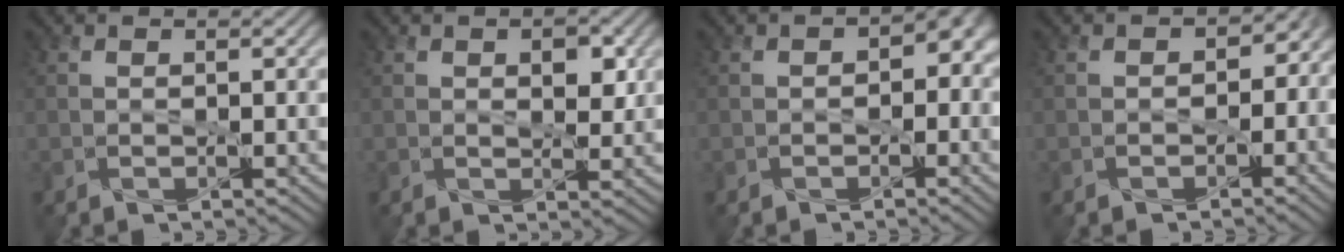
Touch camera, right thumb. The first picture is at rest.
{"total": 3.3, "force": [1.1, 1.8, 2.5], "torque": [-0.039, -0.006, 0.020]}
{"total": 3.8, "force": [-0.4, 2.9, 2.5], "torque": [-0.023, -0.014, -0.008]}
{"total": 3.2, "force": [-0.9, 2.7, 1.4], "torque": [-0.002, -0.008, -0.014]}